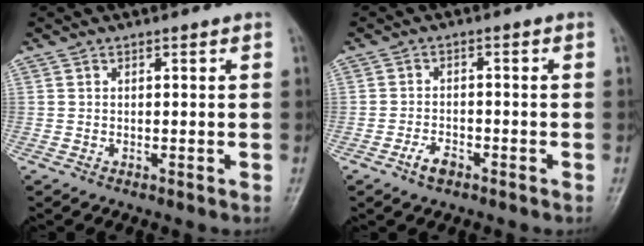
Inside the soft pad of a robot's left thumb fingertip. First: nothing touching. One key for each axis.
{"total": 3.2, "fx": -2.1, "fy": 1.8, "fz": 1.7, "tx": -0.030, "ty": 0.015, "tz": -0.039}